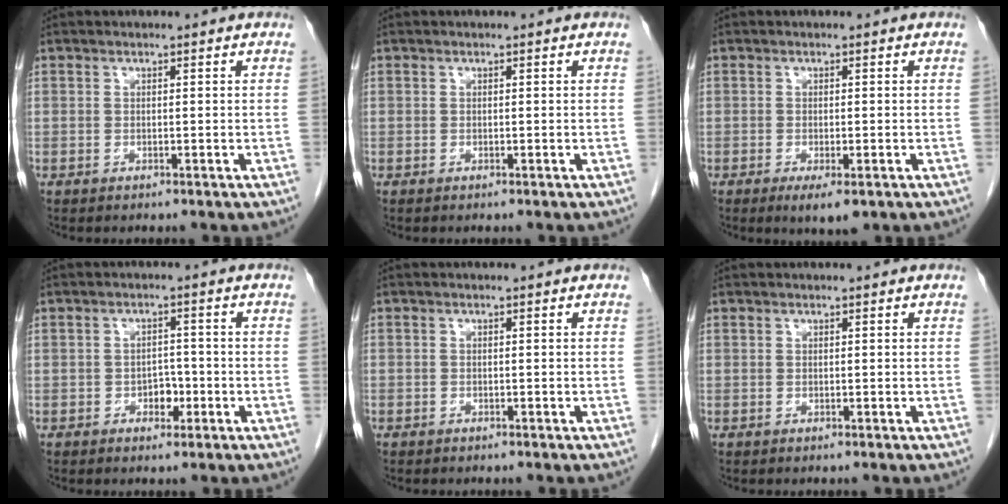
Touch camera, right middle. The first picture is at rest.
{"total": 0.0}
{"total": 3.6, "force": [-1.9, 0.9, 2.9], "torque": [-0.042, -0.007, -0.024]}
{"total": 2.9, "force": [-1.2, 1.9, 1.8], "torque": [-0.021, 0.007, -0.017]}
{"total": 0.7, "force": [-0.5, 0.5, 0.1], "torque": [-0.008, 0.003, -0.010]}
{"total": 0.0}